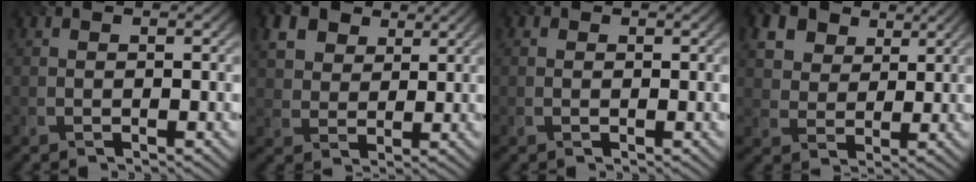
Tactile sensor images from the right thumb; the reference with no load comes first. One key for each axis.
{"total": 7.1, "fx": 3.7, "fy": 4.8, "fz": 3.7, "tx": -0.110, "ty": 0.002, "tz": 0.070}
{"total": 0.7, "fx": 0.1, "fy": 0.6, "fz": 0.2, "tx": -0.003, "ty": 0.000, "tz": 0.001}
{"total": 10.7, "fx": 6.0, "fy": 7.3, "fz": 5.0, "tx": -0.163, "ty": 0.006, "tz": 0.116}